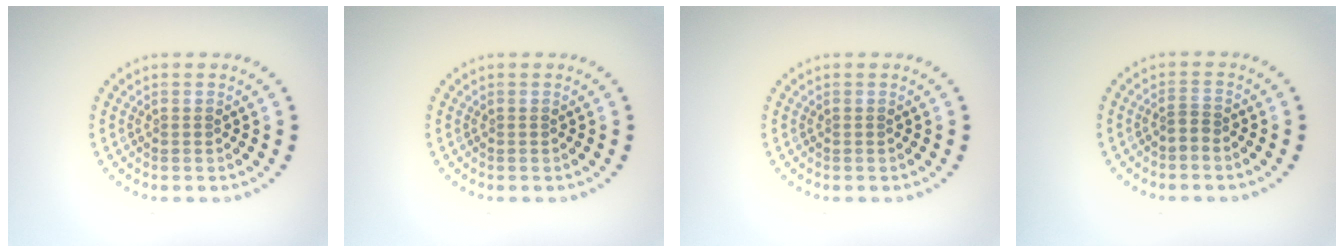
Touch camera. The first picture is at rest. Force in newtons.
{"total": 0.0}
{"total": 0.0}
{"total": 0.9, "press": 0.5, "slide": 0.8}